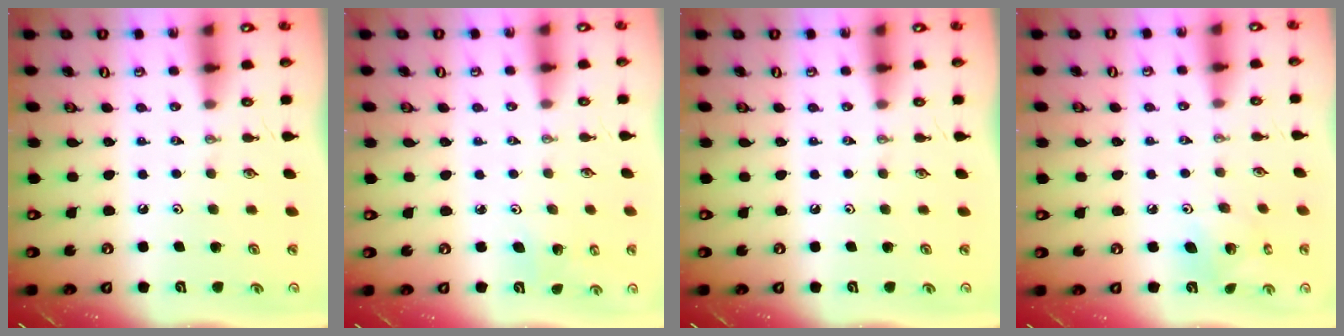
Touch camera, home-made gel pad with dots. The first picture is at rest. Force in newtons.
{"total": 3.3, "press": 3.3, "slide": 0.3}
{"total": 0.0}
{"total": 6.3, "press": 6.3, "slide": 0.1}